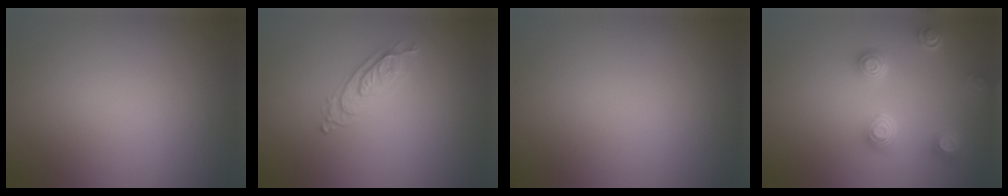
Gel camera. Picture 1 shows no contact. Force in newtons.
{"total": 2.2, "press": 2.0, "slide": 0.7}
{"total": 0.0}
{"total": 3.9, "press": 3.1, "slide": 2.3}